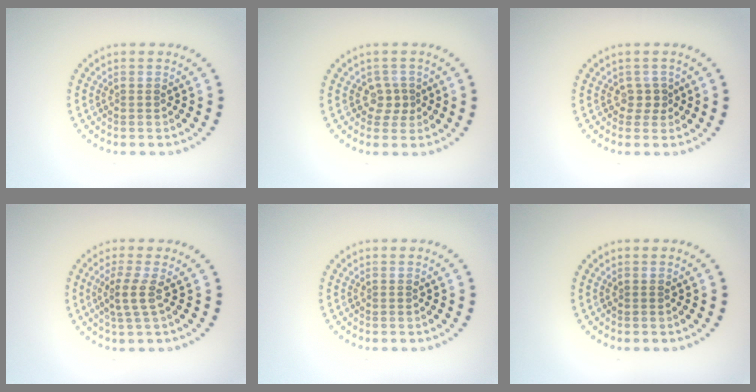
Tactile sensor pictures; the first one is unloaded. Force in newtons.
{"total": 1.7, "press": 1.3, "slide": 1.2}
{"total": 1.3, "press": 0.9, "slide": 0.9}
{"total": 2.1, "press": 1.6, "slide": 1.4}
{"total": 0.0}
{"total": 0.0}